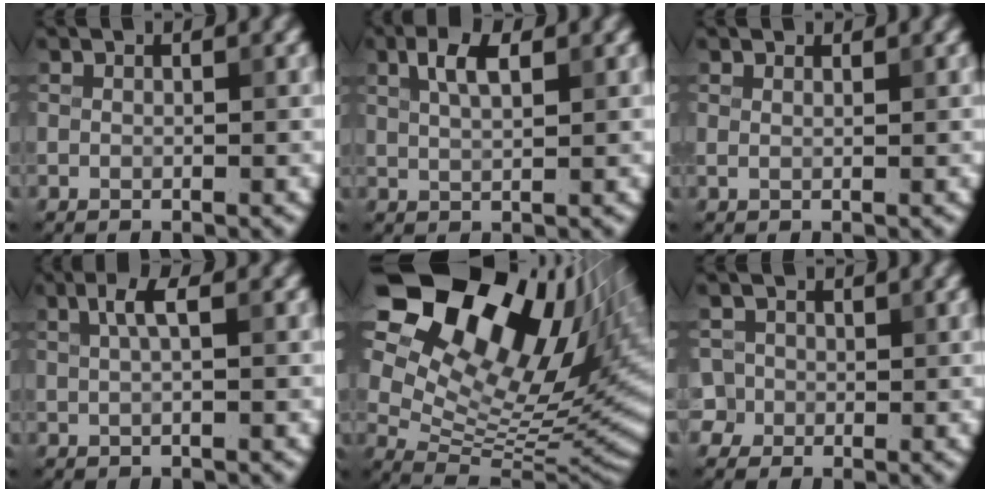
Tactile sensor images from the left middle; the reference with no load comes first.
{"total": 2.9, "force": [1.3, 1.1, 2.4], "torque": [-0.047, 0.005, 0.024]}
{"total": 1.0, "force": [0.9, 0.3, 0.3], "torque": [-0.010, -0.004, 0.009]}
{"total": 2.2, "force": [0.8, 0.6, 2.0], "torque": [-0.036, 0.005, 0.014]}
{"total": 18.8, "force": [10.3, 10.4, 11.7], "torque": [-0.199, 0.033, 0.171]}
{"total": 2.5, "force": [0.1, 2.4, 0.6], "torque": [-0.005, 0.021, -0.004]}